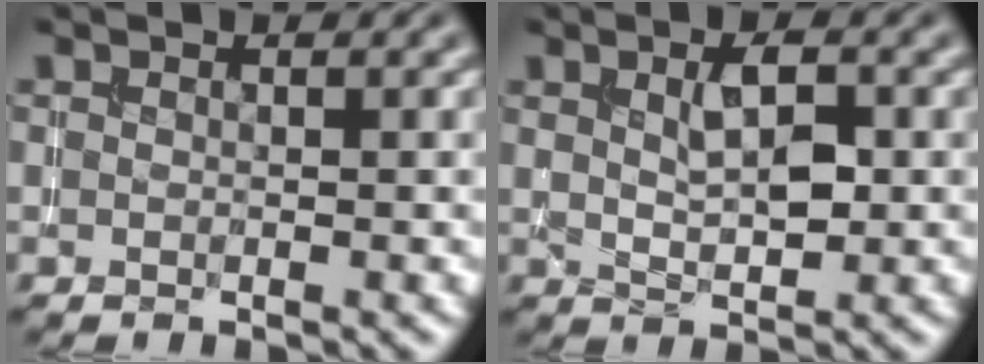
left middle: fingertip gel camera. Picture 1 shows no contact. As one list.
[{"total": 2.9, "force": [1.0, 1.1, 2.5], "torque": [-0.047, 0.004, 0.019]}]